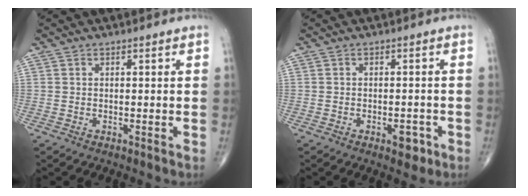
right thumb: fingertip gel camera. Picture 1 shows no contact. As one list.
[{"total": 3.3, "force": [-1.6, 1.7, 2.4], "torque": [-0.019, 0.008, -0.018]}]